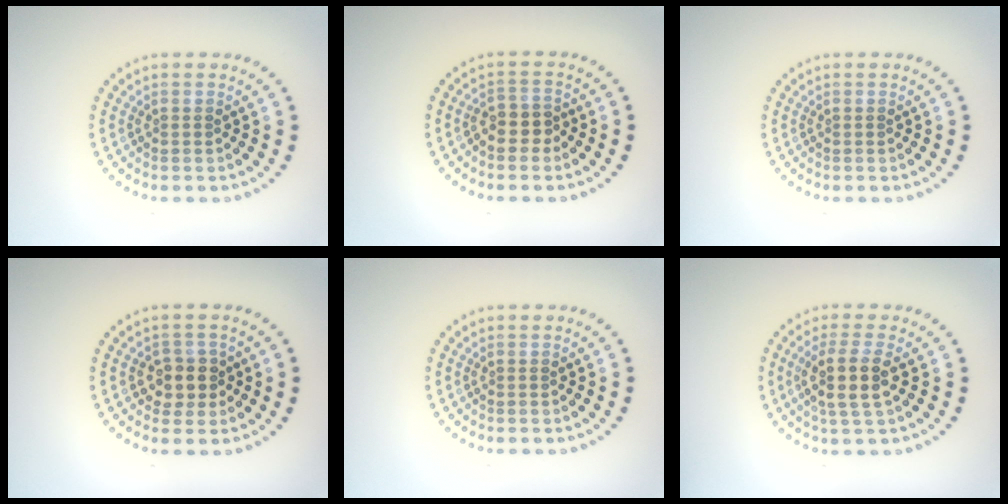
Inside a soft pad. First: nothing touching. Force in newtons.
{"total": 2.5, "press": 2.2, "slide": 1.1}
{"total": 0.0}
{"total": 2.7, "press": 2.5, "slide": 1.0}
{"total": 0.0}
{"total": 3.4, "press": 3.0, "slide": 1.6}